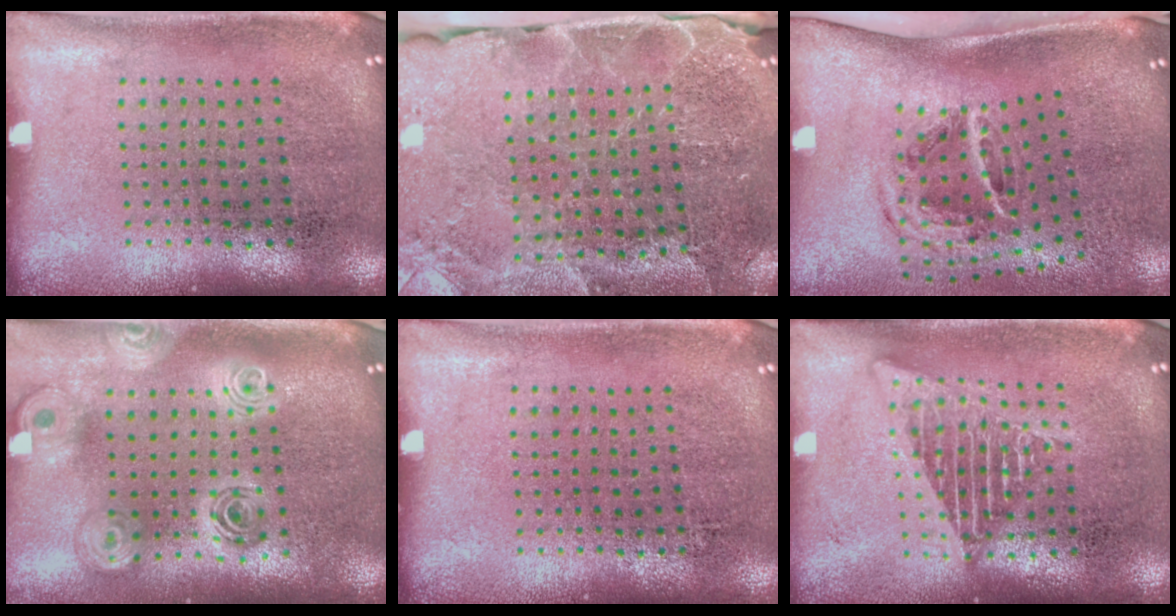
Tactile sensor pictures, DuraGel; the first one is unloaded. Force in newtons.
{"total": 3.1, "press": 3.1, "slide": 0.4}
{"total": 2.1, "press": 1.2, "slide": 1.7}
{"total": 2.3, "press": 1.8, "slide": 1.4}
{"total": 0.0}
{"total": 2.6, "press": 2.6, "slide": 0.3}